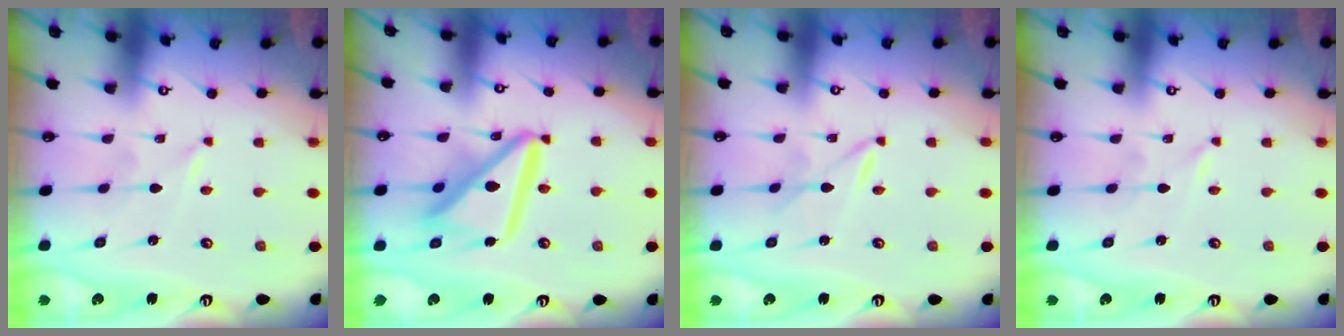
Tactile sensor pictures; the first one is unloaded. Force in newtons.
{"total": 16.0, "press": 15.9, "slide": 1.7}
{"total": 1.9, "press": 1.9, "slide": 0.1}
{"total": 0.0}